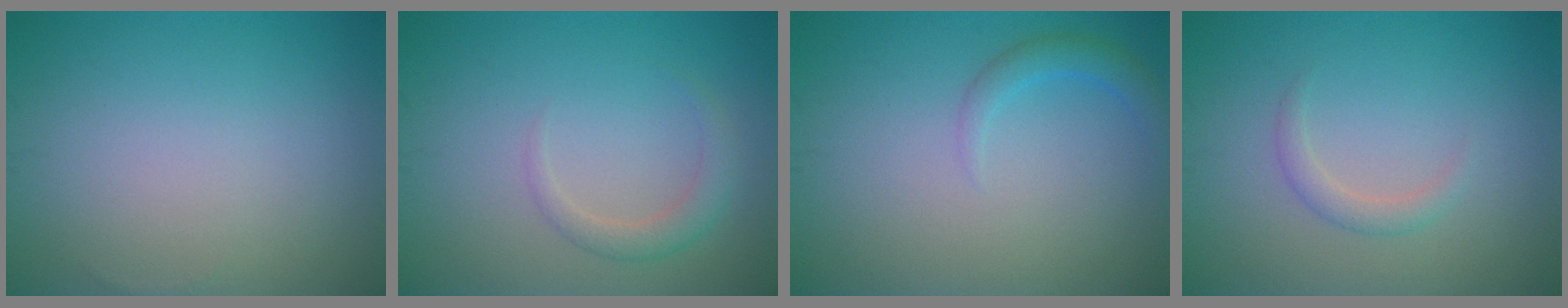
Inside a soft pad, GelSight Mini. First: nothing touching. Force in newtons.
{"total": 1.9, "press": 1.9, "slide": 0.2}
{"total": 1.8, "press": 1.8, "slide": 0.2}
{"total": 1.4, "press": 1.4, "slide": 0.1}